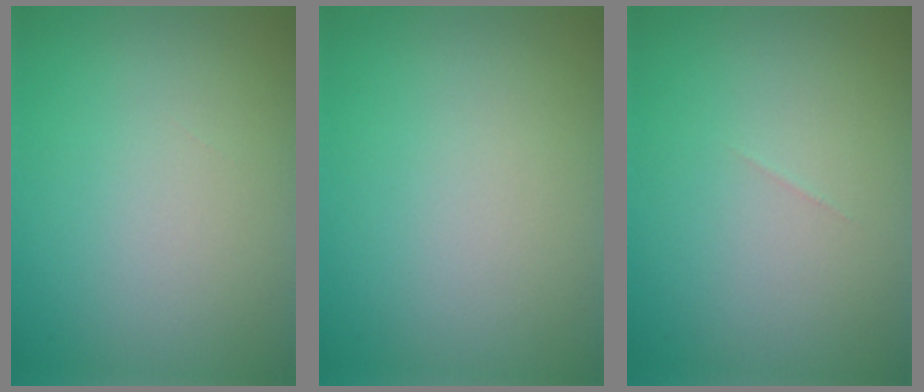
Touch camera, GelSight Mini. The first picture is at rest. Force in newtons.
{"total": 0.0}
{"total": 0.0}